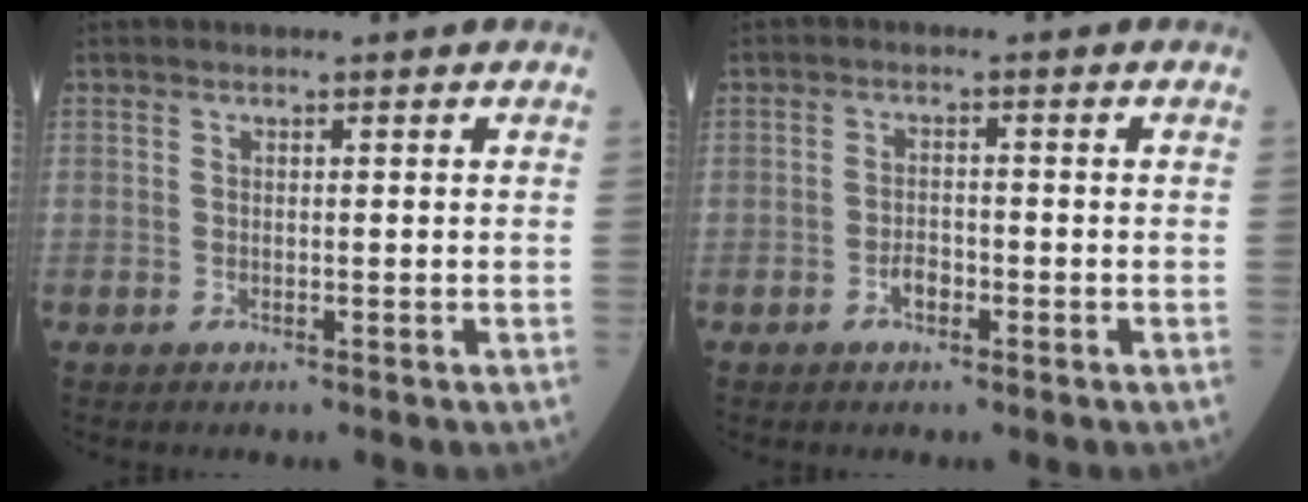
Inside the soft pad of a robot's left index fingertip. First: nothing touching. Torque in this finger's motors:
{"motor_torque": [-0.03, 0.01, 0.02, 0.01]}